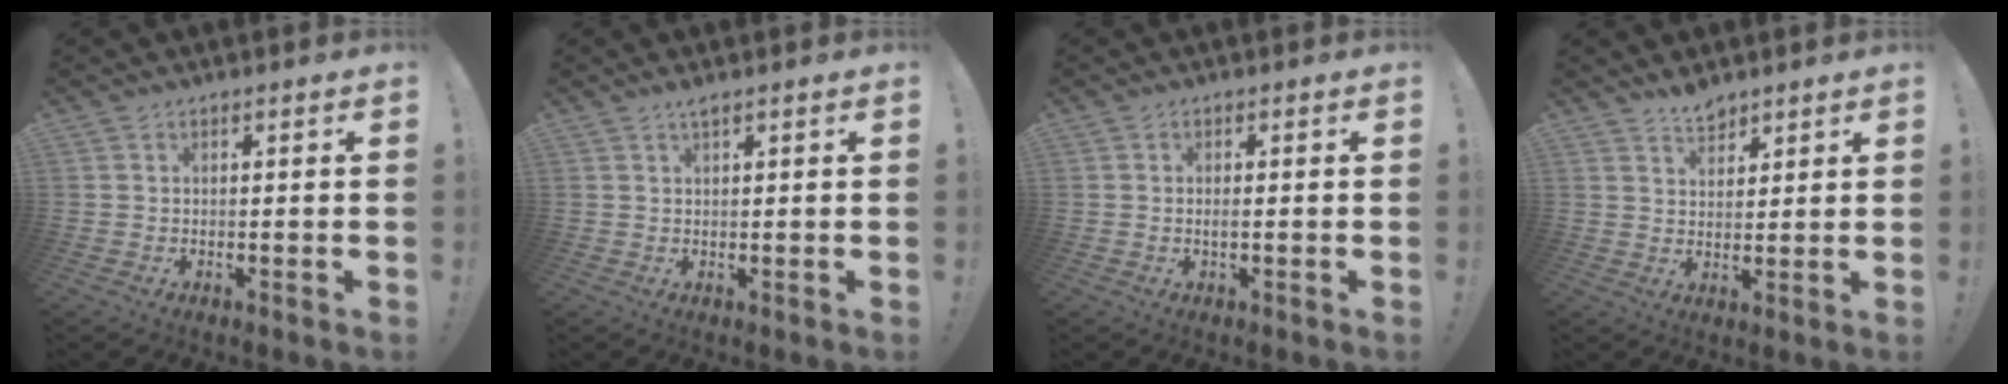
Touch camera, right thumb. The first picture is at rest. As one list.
[{"total": 1.3, "force": [1.0, -0.1, 0.9], "torque": [-0.018, 0.002, 0.016]}, {"total": 1.5, "force": [-0.1, 0.3, 1.5], "torque": [-0.018, -0.001, -0.004]}, {"total": 4.5, "force": [4.0, 1.8, 1.0], "torque": [-0.016, -0.024, 0.073]}]